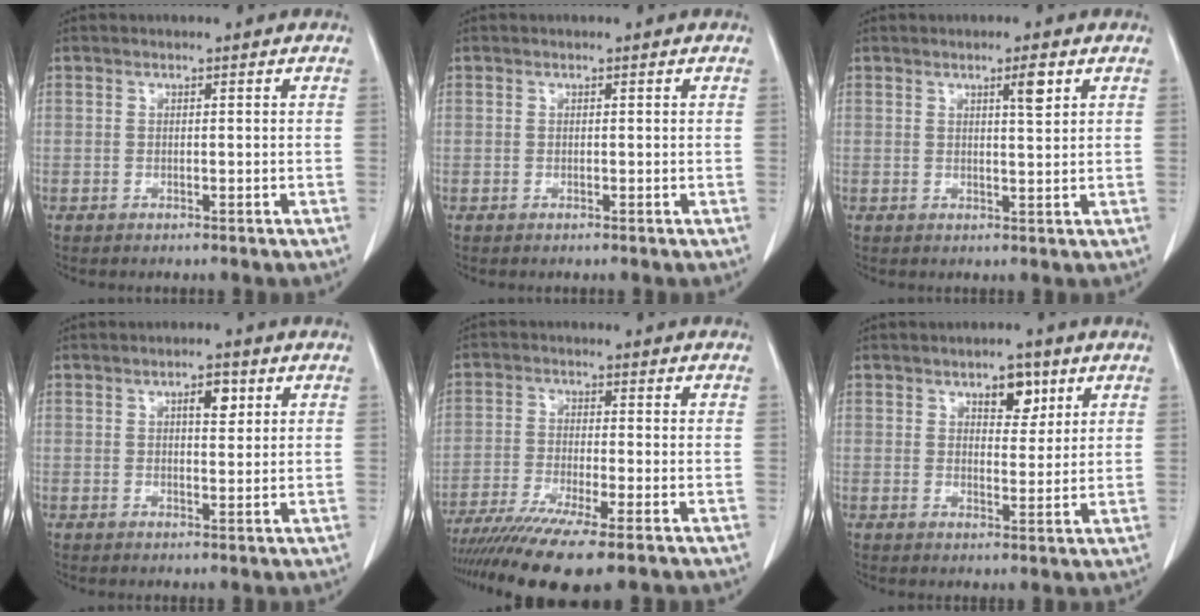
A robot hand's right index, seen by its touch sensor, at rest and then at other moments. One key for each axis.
{"total": 0.0}
{"total": 2.7, "fx": 1.4, "fy": 0.1, "fz": 2.3, "tx": -0.039, "ty": -0.003, "tz": 0.022}
{"total": 3.2, "fx": 1.3, "fy": 1.2, "fz": 2.7, "tx": -0.041, "ty": 0.001, "tz": 0.019}
{"total": 12.3, "fx": -9.1, "fy": 0.5, "fz": 8.2, "tx": -0.141, "ty": -0.027, "tz": -0.149}
{"total": 4.7, "fx": 2.6, "fy": 2.4, "fz": 3.1, "tx": -0.042, "ty": 0.004, "tz": 0.038}